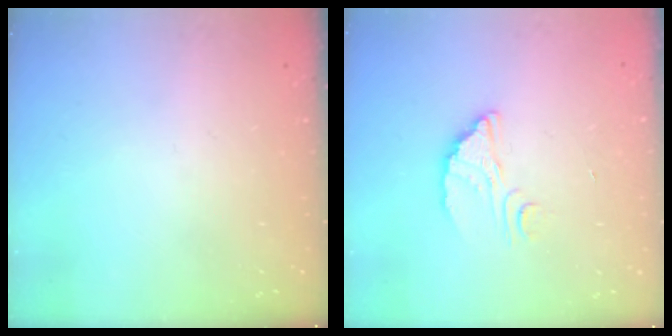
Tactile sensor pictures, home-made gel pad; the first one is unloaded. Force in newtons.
{"total": 3.1, "press": 3.1, "slide": 0.2}